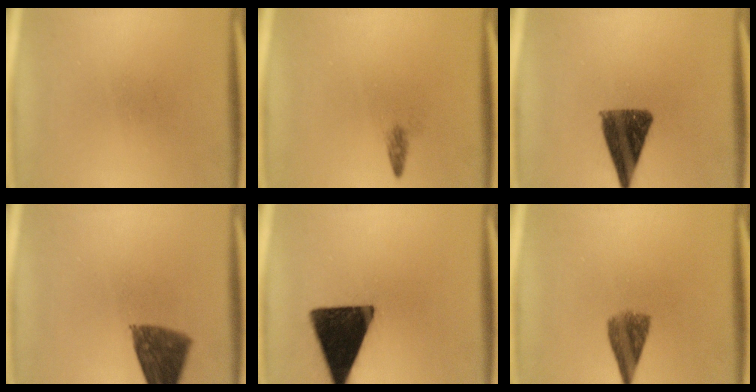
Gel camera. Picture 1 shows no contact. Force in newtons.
{"total": 1.1}
{"total": 10.8}
{"total": 9.4}
{"total": 17.1}
{"total": 5.4}